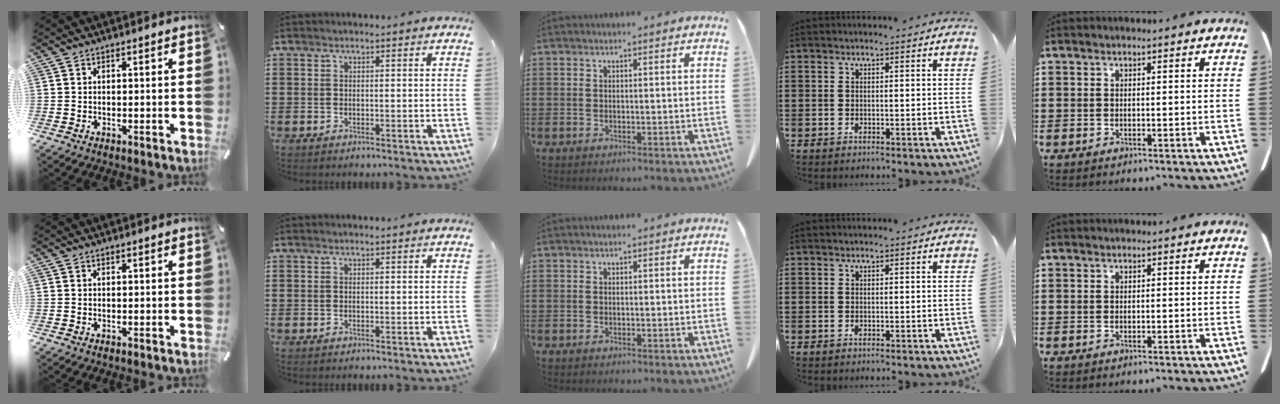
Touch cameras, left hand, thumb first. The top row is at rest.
{}